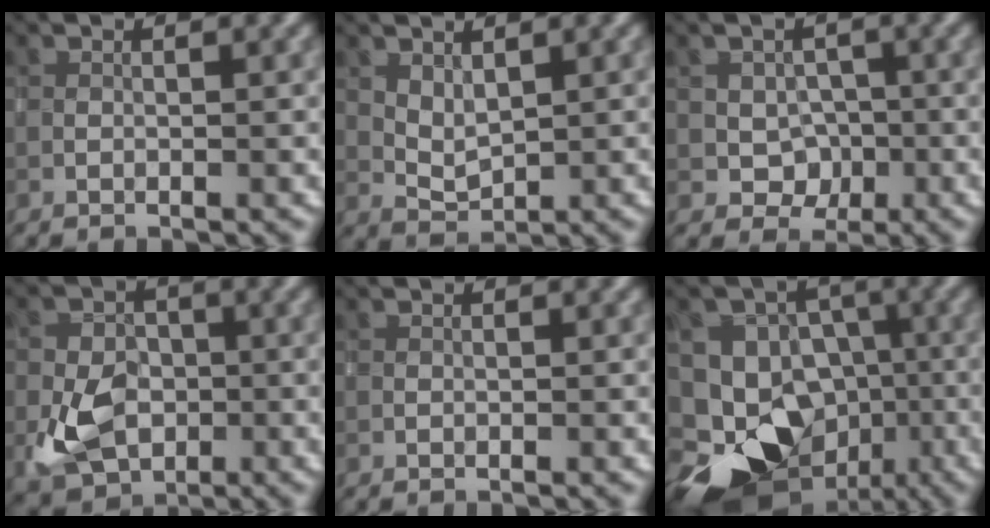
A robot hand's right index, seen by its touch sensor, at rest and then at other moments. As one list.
[{"total": 1.8, "force": [1.2, 0.9, 1.0], "torque": [-0.022, -0.005, 0.030]}, {"total": 2.7, "force": [-0.2, 2.4, 1.2], "torque": [-0.010, -0.003, -0.004]}, {"total": 5.5, "force": [-1.3, 4.2, 3.3], "torque": [-0.067, -0.007, -0.027]}, {"total": 0.0}, {"total": 13.6, "force": [-6.3, 11.2, 4.5], "torque": [-0.072, -0.027, -0.117]}]